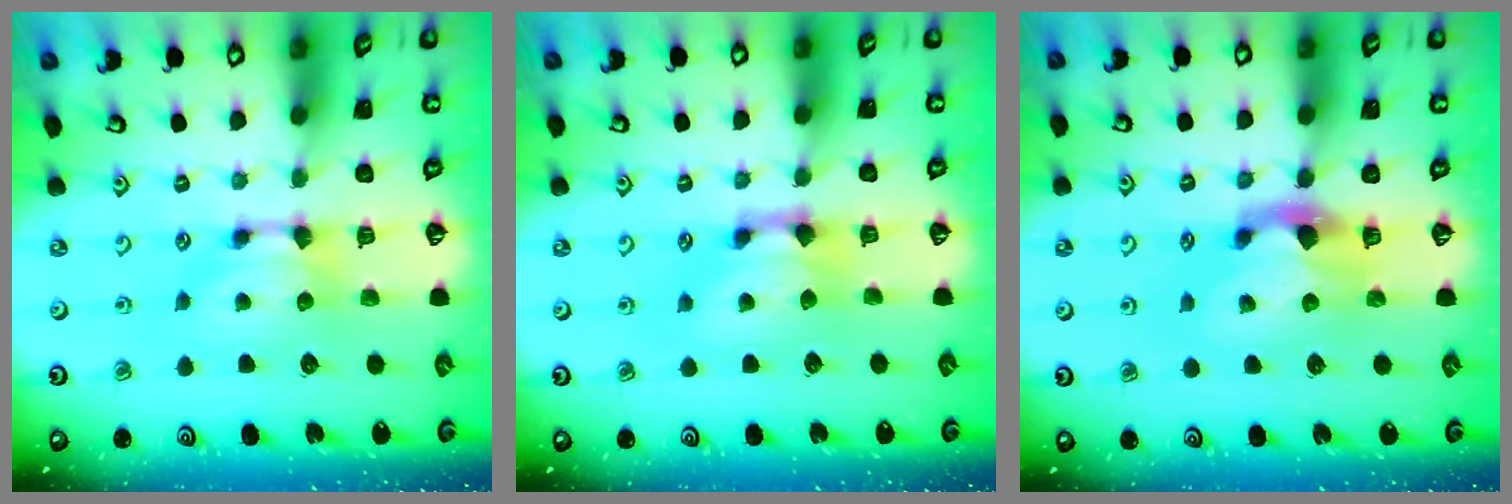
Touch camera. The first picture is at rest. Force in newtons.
{"total": 1.1, "press": 0.1, "slide": 1.1}
{"total": 2.9, "press": 2.6, "slide": 1.4}